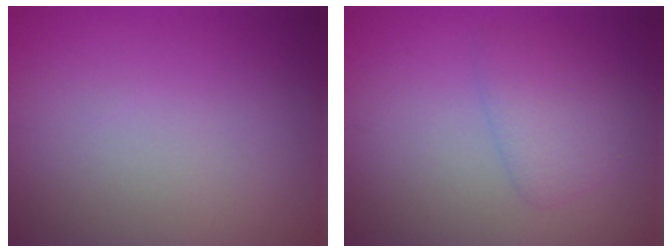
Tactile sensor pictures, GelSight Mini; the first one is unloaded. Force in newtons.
{"total": 2.6, "press": 2.6, "slide": 0.1}